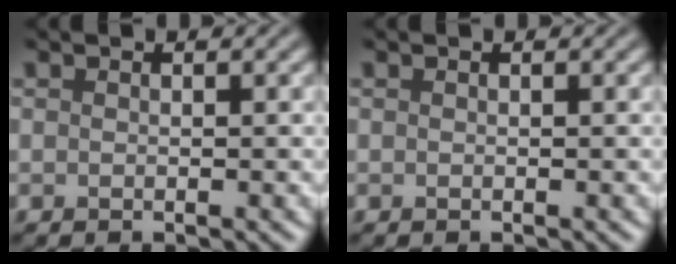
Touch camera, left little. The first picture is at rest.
{"total": 0.0}